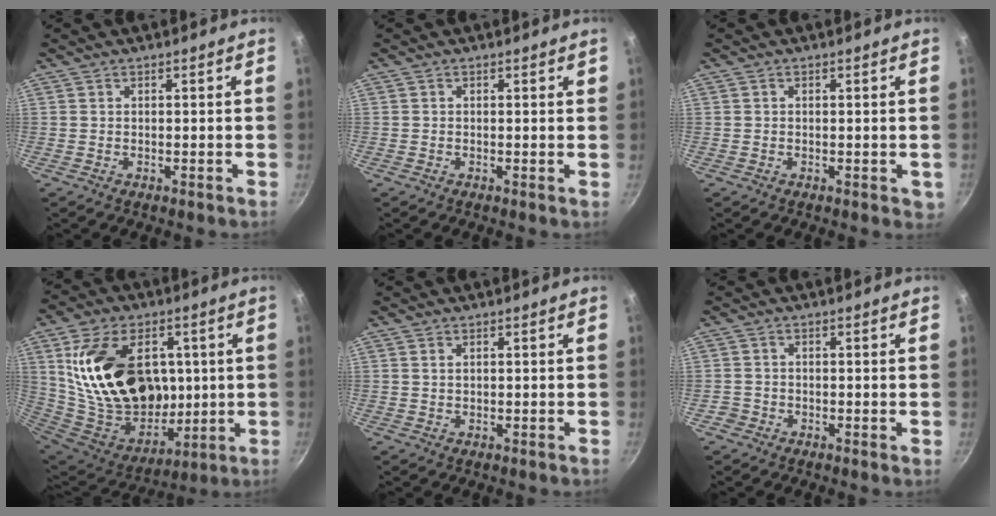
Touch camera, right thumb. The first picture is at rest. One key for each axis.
{"total": 0.6, "fx": 0.3, "fy": 0.3, "fz": 0.5, "tx": -0.005, "ty": 0.001, "tz": 0.000}
{"total": 2.0, "fx": -0.1, "fy": 1.3, "fz": 1.5, "tx": -0.014, "ty": 0.000, "tz": 0.000}
{"total": 27.0, "fx": 5.8, "fy": 18.6, "fz": 18.7, "tx": -0.296, "ty": -0.025, "tz": 0.120}
{"total": 0.8, "fx": 0.3, "fy": 0.5, "fz": 0.5, "tx": -0.007, "ty": 0.002, "tz": 0.006}
{"total": 1.5, "fx": -0.8, "fy": 1.2, "fz": 0.5, "tx": -0.007, "ty": 0.003, "tz": -0.017}